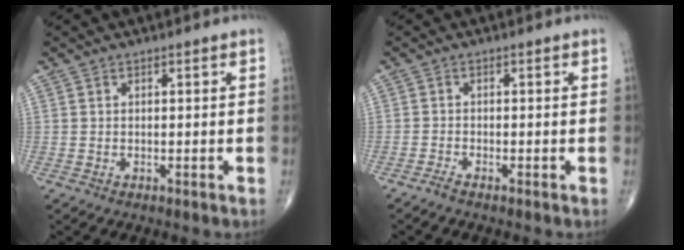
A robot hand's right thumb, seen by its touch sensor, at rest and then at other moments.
{"total": 1.1, "force": [-1.0, -0.1, 0.5], "torque": [-0.020, 0.001, -0.025]}